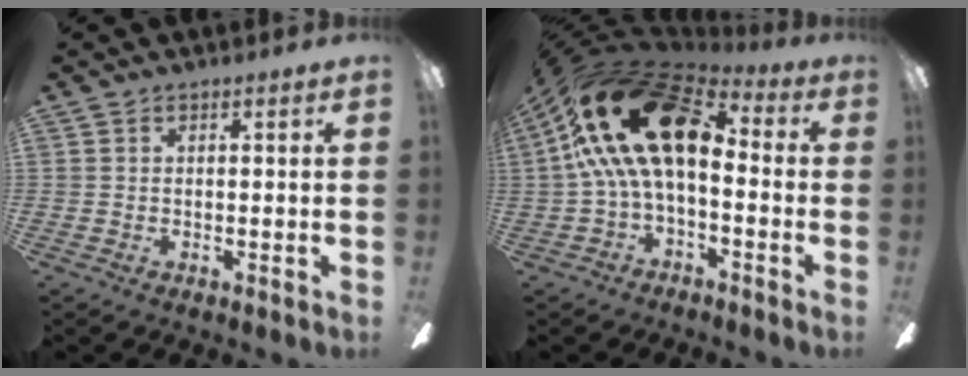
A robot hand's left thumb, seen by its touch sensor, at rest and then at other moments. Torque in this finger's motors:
{"motor_torque": [-0.53, 2.25, 2.77, 0.00, 0.27]}